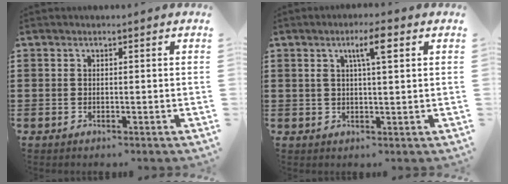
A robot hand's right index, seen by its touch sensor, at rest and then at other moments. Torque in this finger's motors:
{"motor_torque": [0.56, 0.07, 0.11, 0.06]}